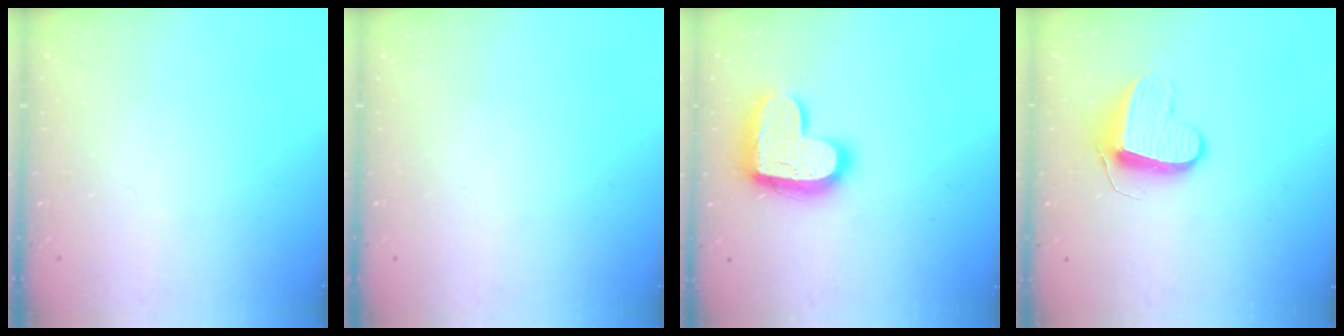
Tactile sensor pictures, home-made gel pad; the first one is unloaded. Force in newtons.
{"total": 0.0}
{"total": 19.4, "press": 19.3, "slide": 1.4}
{"total": 9.9, "press": 9.9, "slide": 0.8}